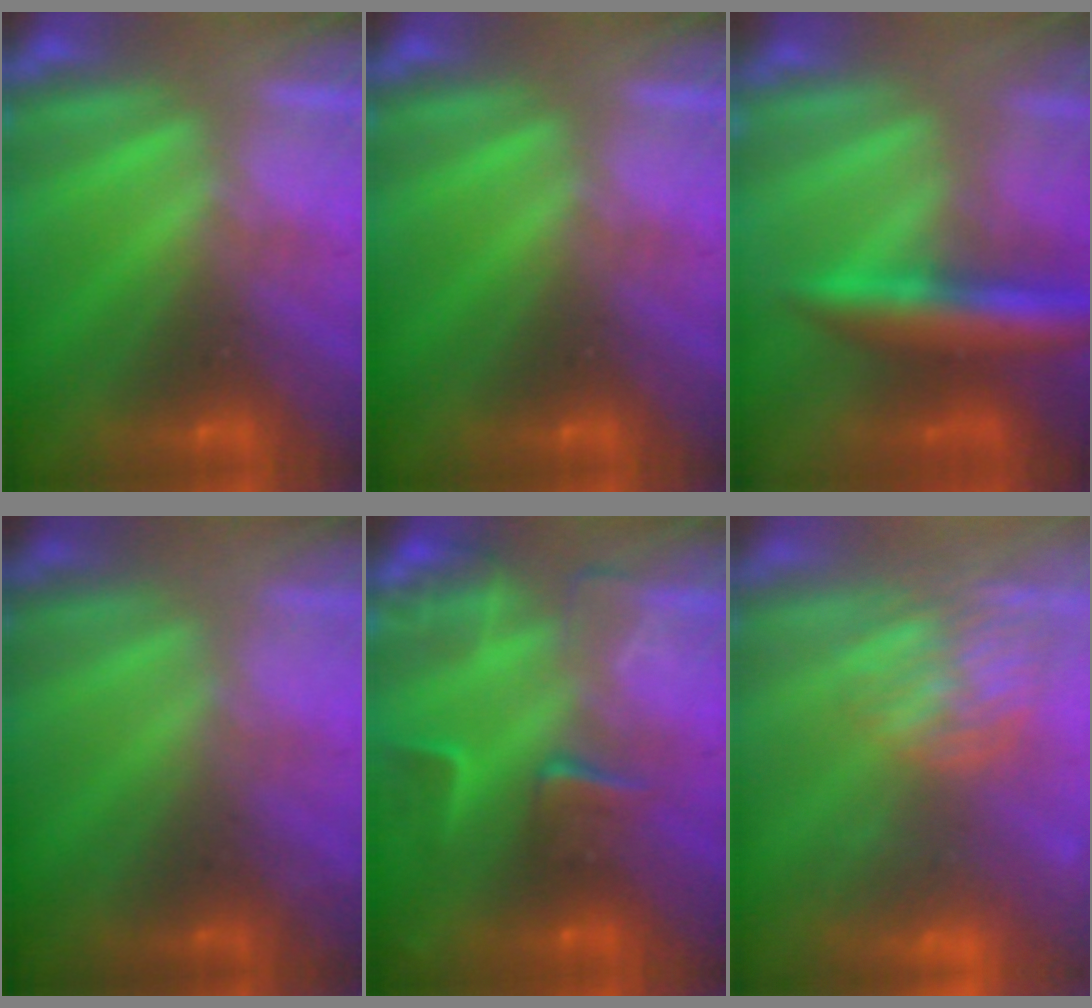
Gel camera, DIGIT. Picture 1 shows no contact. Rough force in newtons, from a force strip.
{"total": 0.0}
{"total": 6.2}
{"total": 1.8}
{"total": 8.8}
{"total": 3.9}